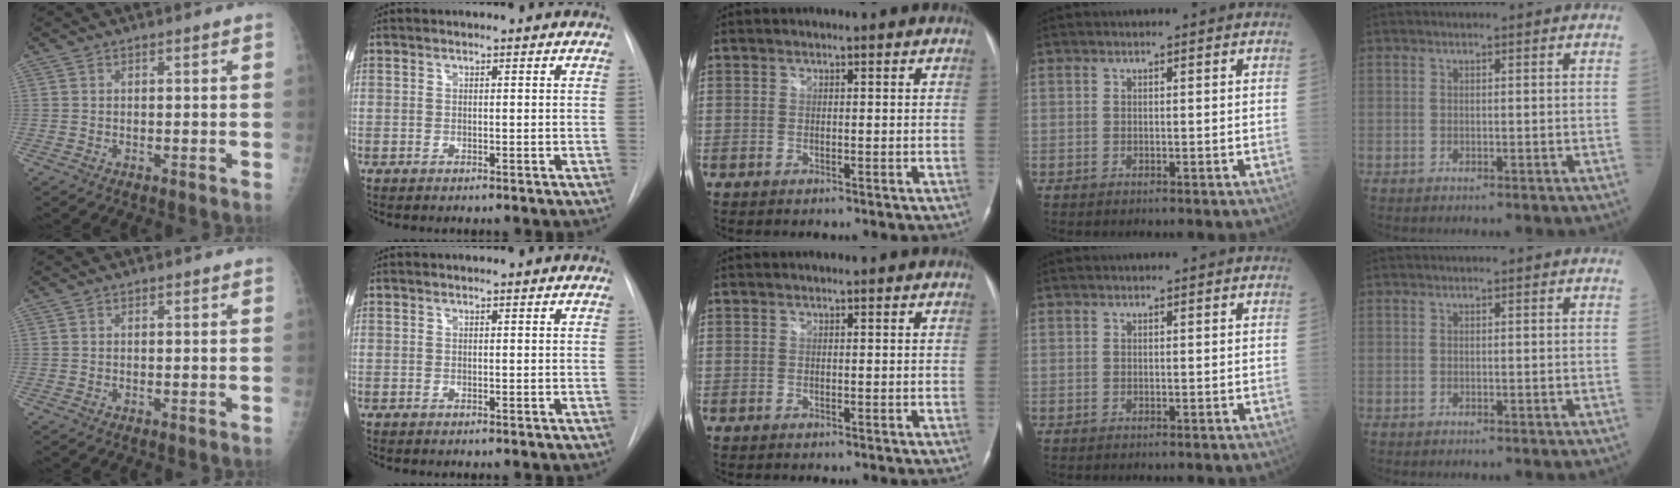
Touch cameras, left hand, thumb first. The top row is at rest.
{}